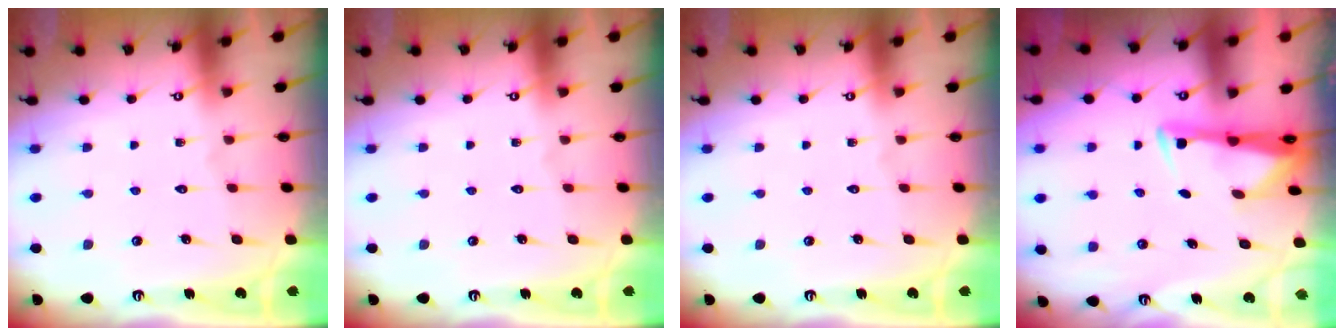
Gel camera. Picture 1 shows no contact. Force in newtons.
{"total": 0.0}
{"total": 0.0}
{"total": 3.4, "press": 3.3, "slide": 0.9}